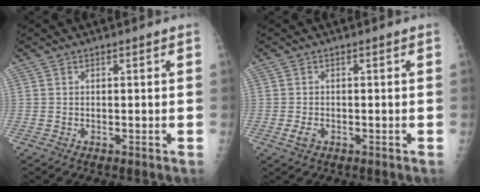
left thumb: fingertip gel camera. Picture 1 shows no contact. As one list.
[{"total": 1.9, "force": [-0.6, 1.2, 1.3], "torque": [-0.029, -0.001, -0.011]}]